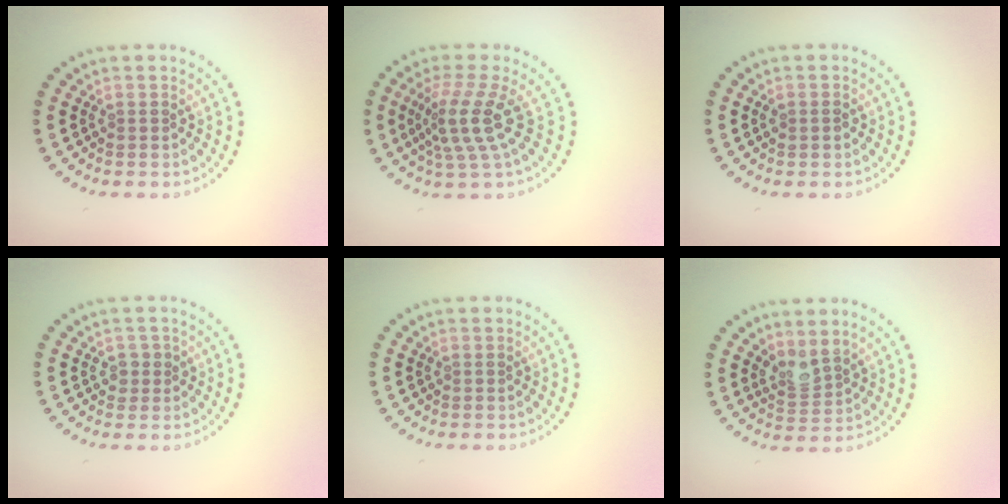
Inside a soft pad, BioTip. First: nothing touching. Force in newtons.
{"total": 4.0, "press": 3.0, "slide": 2.6}
{"total": 0.8, "press": 0.8, "slide": 0.1}
{"total": 1.1, "press": 1.0, "slide": 0.5}
{"total": 0.0}
{"total": 2.2, "press": 1.6, "slide": 1.4}